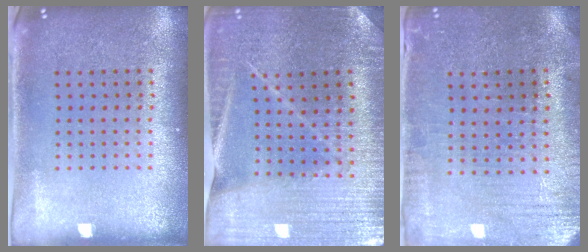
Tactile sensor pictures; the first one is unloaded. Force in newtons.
{"total": 2.6, "press": 2.6, "slide": 0.4}
{"total": 0.5, "press": 0.3, "slide": 0.4}